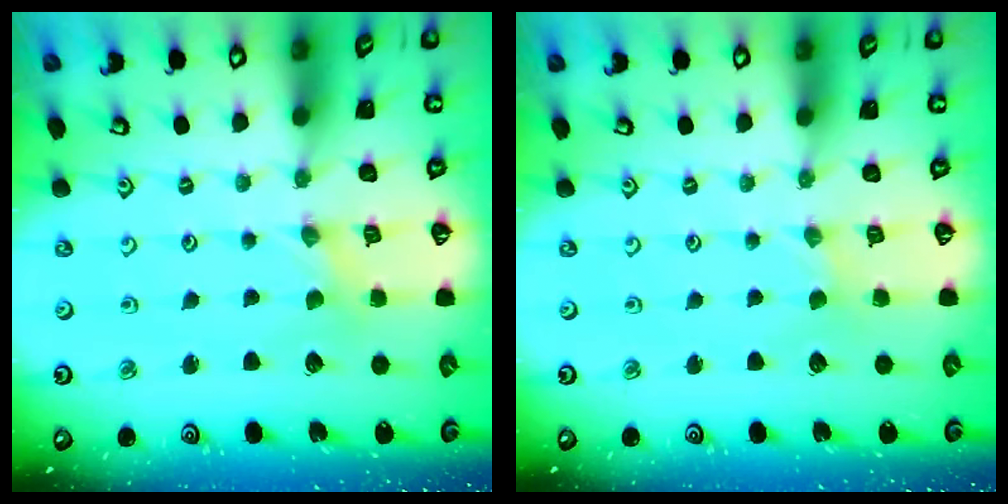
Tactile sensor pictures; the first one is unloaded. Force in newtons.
{"total": 0.0}